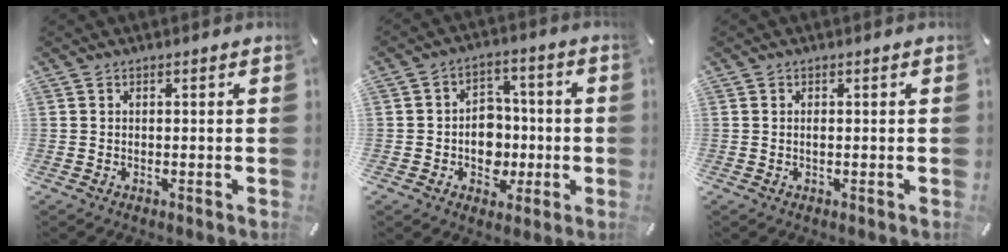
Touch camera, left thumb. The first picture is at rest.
{"total": 8.9, "force": [-1.9, 8.1, 3.2], "torque": [-0.043, 0.020, -0.025]}
{"total": 0.7, "force": [-0.1, 0.3, 0.6], "torque": [-0.013, -0.001, -0.001]}